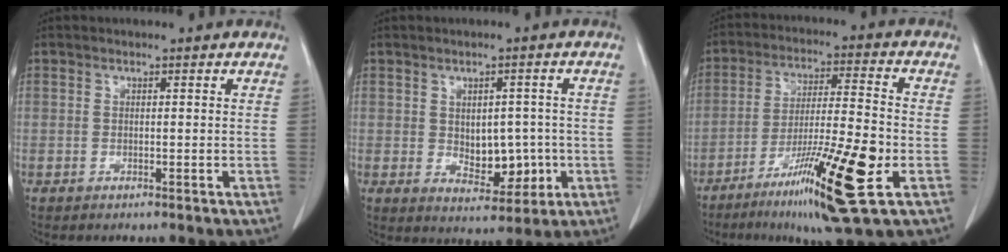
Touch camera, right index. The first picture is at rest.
{"total": 6.7, "force": [-0.7, 4.1, 5.3], "torque": [-0.066, 0.001, 0.003]}
{"total": 16.6, "force": [-7.1, 0.6, 15.0], "torque": [-0.258, -0.028, -0.119]}